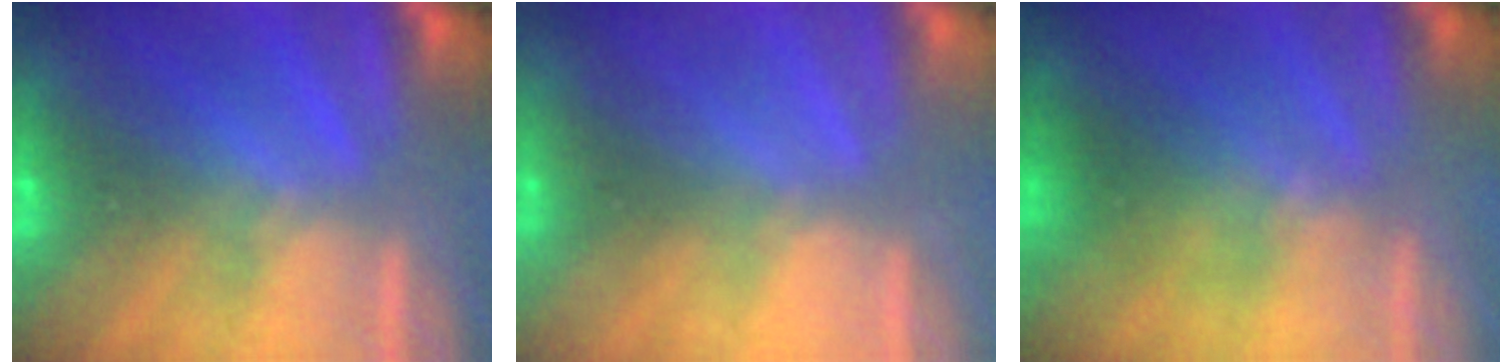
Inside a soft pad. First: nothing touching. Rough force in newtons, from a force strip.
{"total": 2.1}
{"total": 1.5}